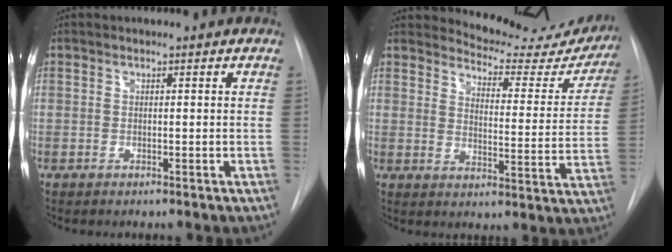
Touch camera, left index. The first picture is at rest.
{"total": 16.9, "force": [16.3, 3.6, 2.7], "torque": [-0.017, -0.070, 0.181]}